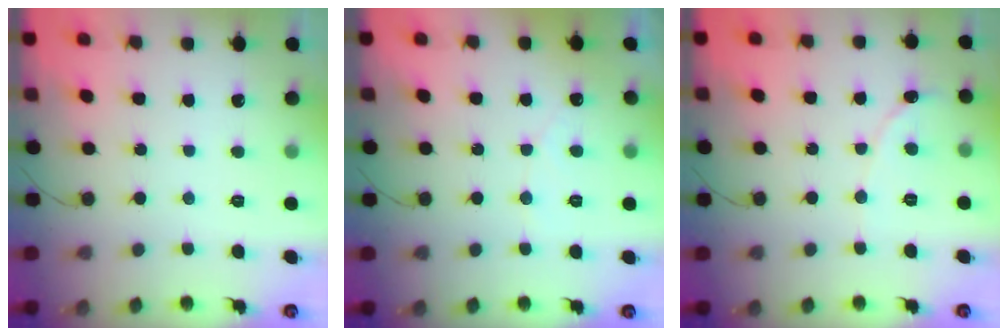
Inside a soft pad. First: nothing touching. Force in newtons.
{"total": 3.0, "press": 3.0, "slide": 0.1}
{"total": 1.1, "press": 1.1, "slide": 0.1}